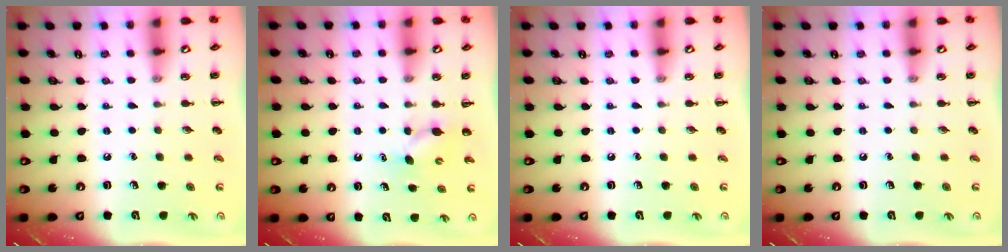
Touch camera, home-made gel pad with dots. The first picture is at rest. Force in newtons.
{"total": 3.7, "press": 3.6, "slide": 1.0}
{"total": 0.0}
{"total": 0.0}